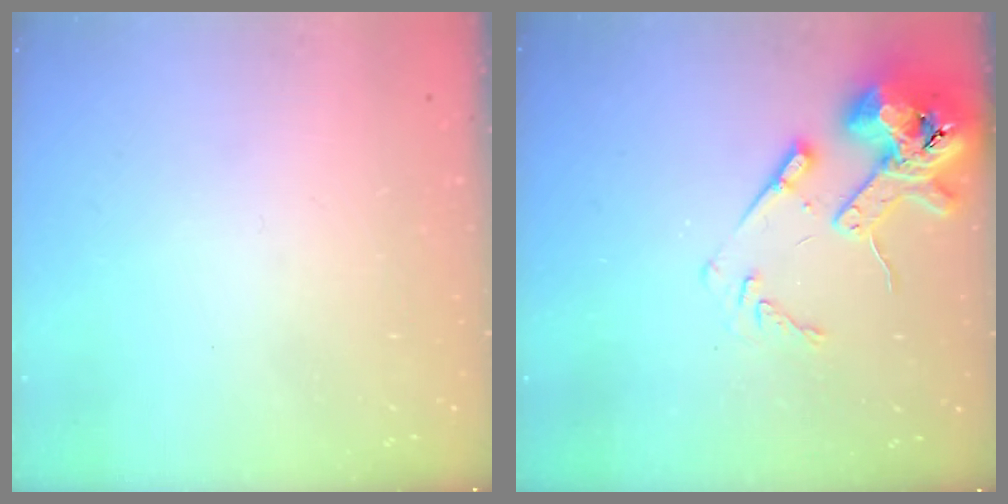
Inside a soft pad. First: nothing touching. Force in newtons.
{"total": 14.4, "press": 14.3, "slide": 2.0}